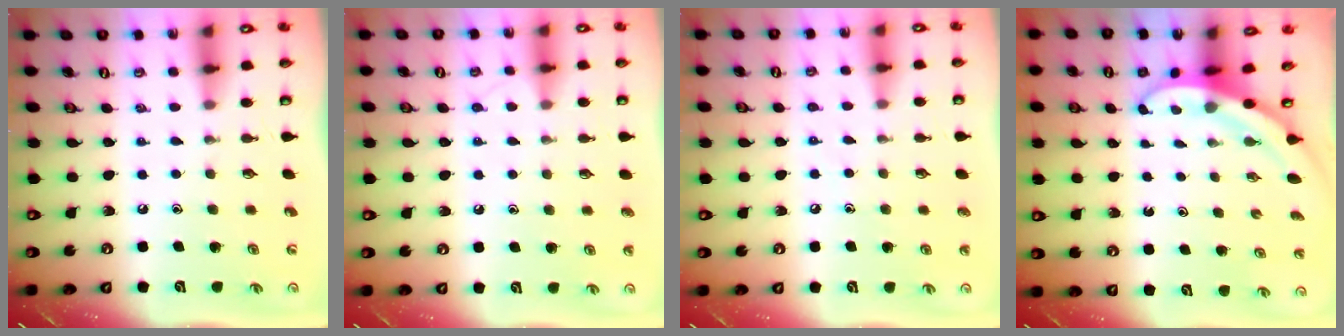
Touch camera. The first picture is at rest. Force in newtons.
{"total": 7.1, "press": 7.1, "slide": 0.9}
{"total": 6.2, "press": 6.2, "slide": 0.5}
{"total": 3.5, "press": 3.5, "slide": 0.1}